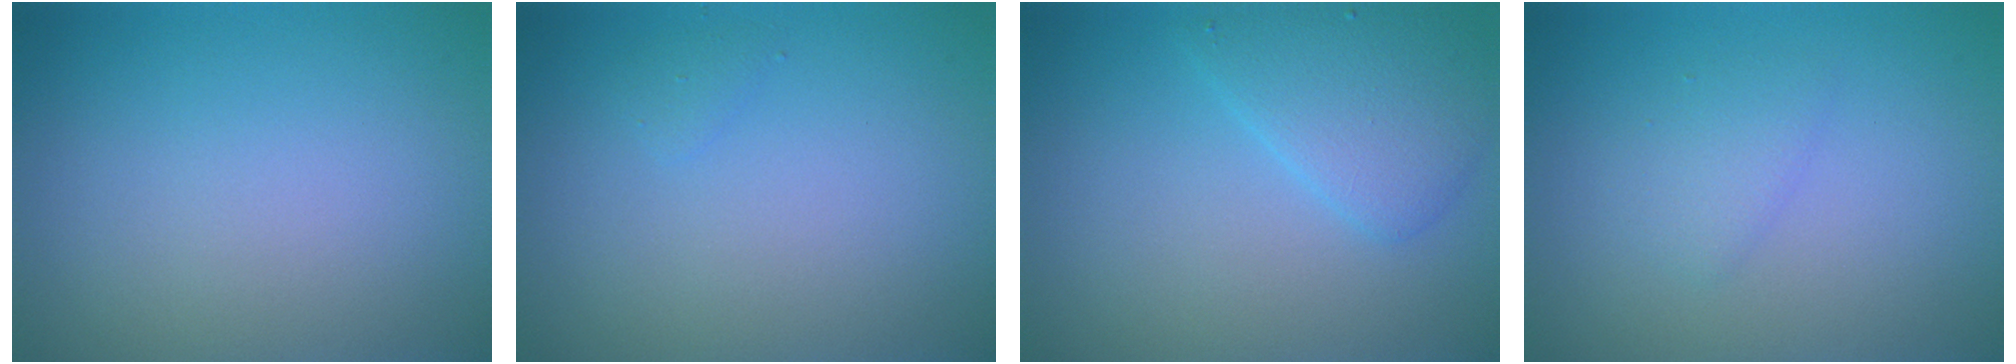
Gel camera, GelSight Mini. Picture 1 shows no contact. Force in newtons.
{"total": 0.5, "press": 0.5, "slide": 0.0}
{"total": 3.3, "press": 3.3, "slide": 0.1}
{"total": 1.4, "press": 1.4, "slide": 0.0}